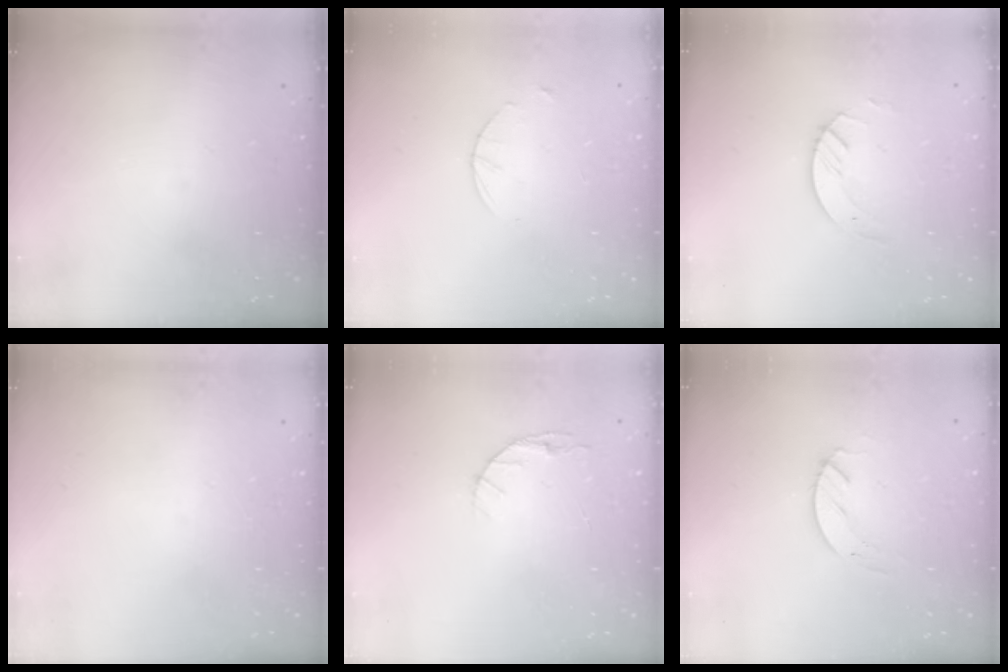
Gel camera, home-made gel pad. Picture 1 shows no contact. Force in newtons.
{"total": 1.6, "press": 1.6, "slide": 0.2}
{"total": 3.6, "press": 3.6, "slide": 0.4}
{"total": 0.0}
{"total": 5.0, "press": 4.9, "slide": 0.6}
{"total": 2.4, "press": 2.4, "slide": 0.2}